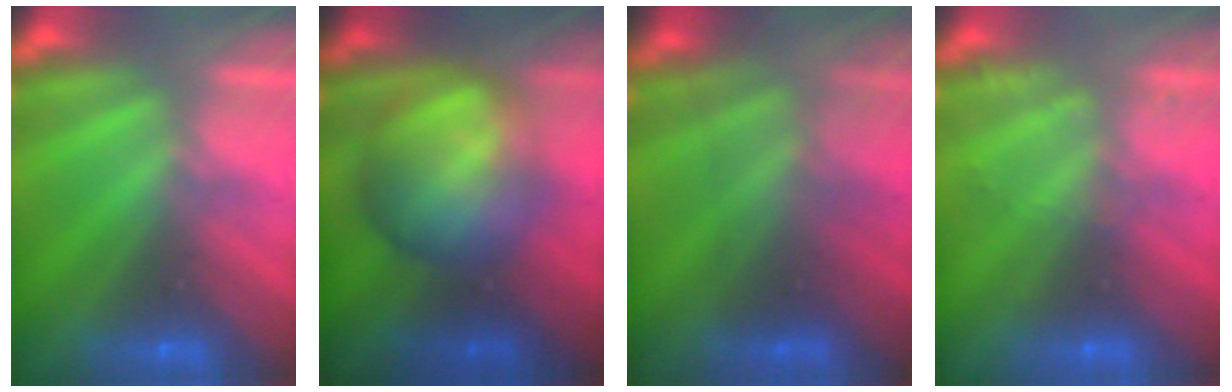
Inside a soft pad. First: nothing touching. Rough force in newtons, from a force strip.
{"total": 9.4}
{"total": 4.8}
{"total": 2.0}